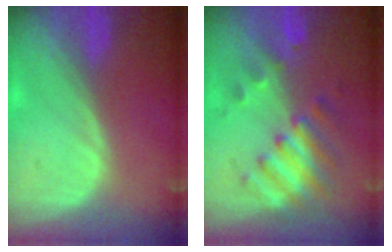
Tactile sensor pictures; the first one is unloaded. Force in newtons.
{"total": 7.6, "press": 7.0, "slide": 3.0}